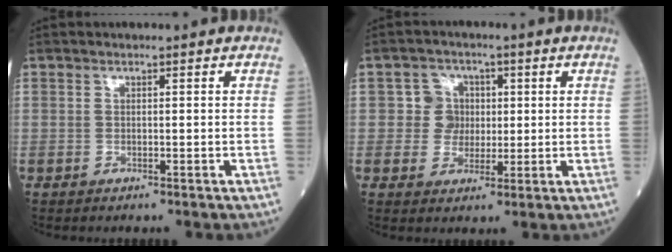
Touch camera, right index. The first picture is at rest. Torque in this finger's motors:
{"motor_torque": [-0.02, -0.02, -0.01, 0.00]}